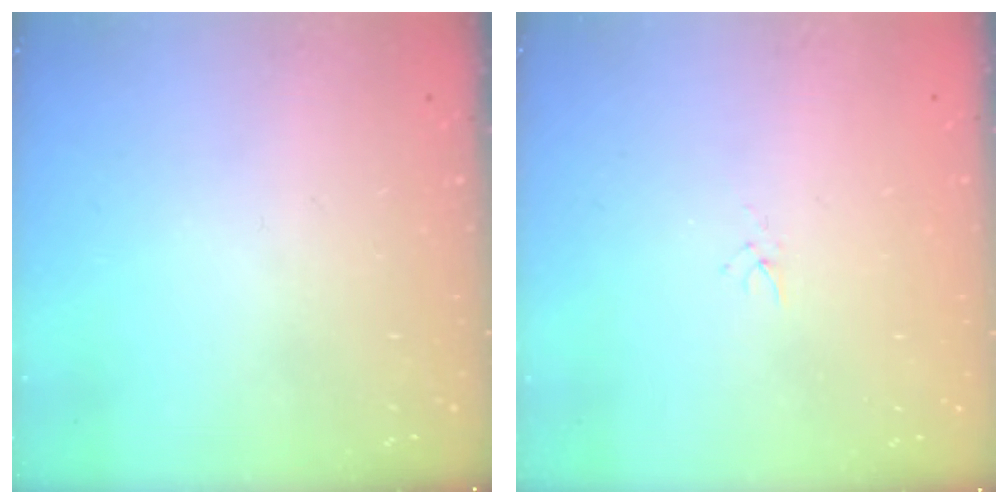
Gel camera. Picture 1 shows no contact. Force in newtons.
{"total": 1.0, "press": 1.0, "slide": 0.3}